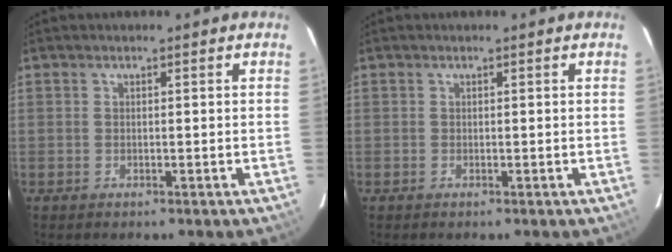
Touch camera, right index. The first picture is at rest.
{"total": 0.0}